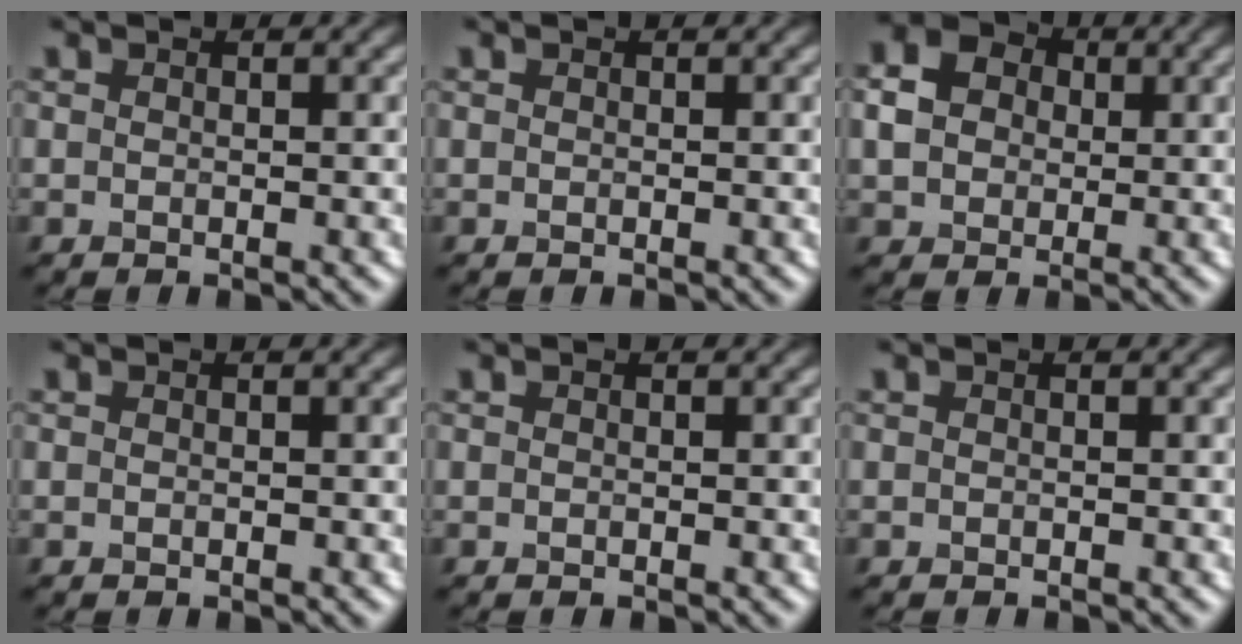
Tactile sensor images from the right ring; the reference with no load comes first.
{"total": 0.0}
{"total": 4.9, "force": [0.8, 4.1, 2.6], "torque": [-0.064, 0.009, 0.011]}
{"total": 0.0}
{"total": 0.0}
{"total": 0.0}